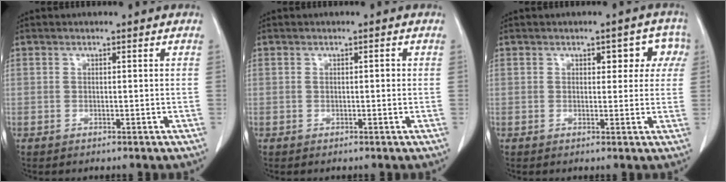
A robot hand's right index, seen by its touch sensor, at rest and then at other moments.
{"total": 0.9, "force": [0.1, 0.3, 0.8], "torque": [-0.013, 0.003, 0.003]}
{"total": 4.8, "force": [1.6, 2.9, 3.4], "torque": [-0.018, 0.021, 0.014]}